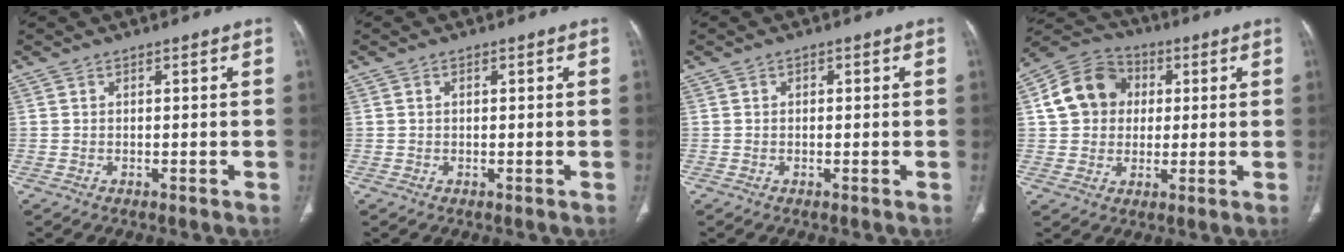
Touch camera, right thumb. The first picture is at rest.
{"total": 0.5, "force": [0.1, 0.3, 0.4], "torque": [-0.008, 0.003, 0.001]}
{"total": 0.8, "force": [0.1, 0.6, 0.4], "torque": [-0.001, 0.002, -0.001]}
{"total": 12.3, "force": [2.1, 10.6, 5.9], "torque": [-0.087, 0.014, 0.025]}